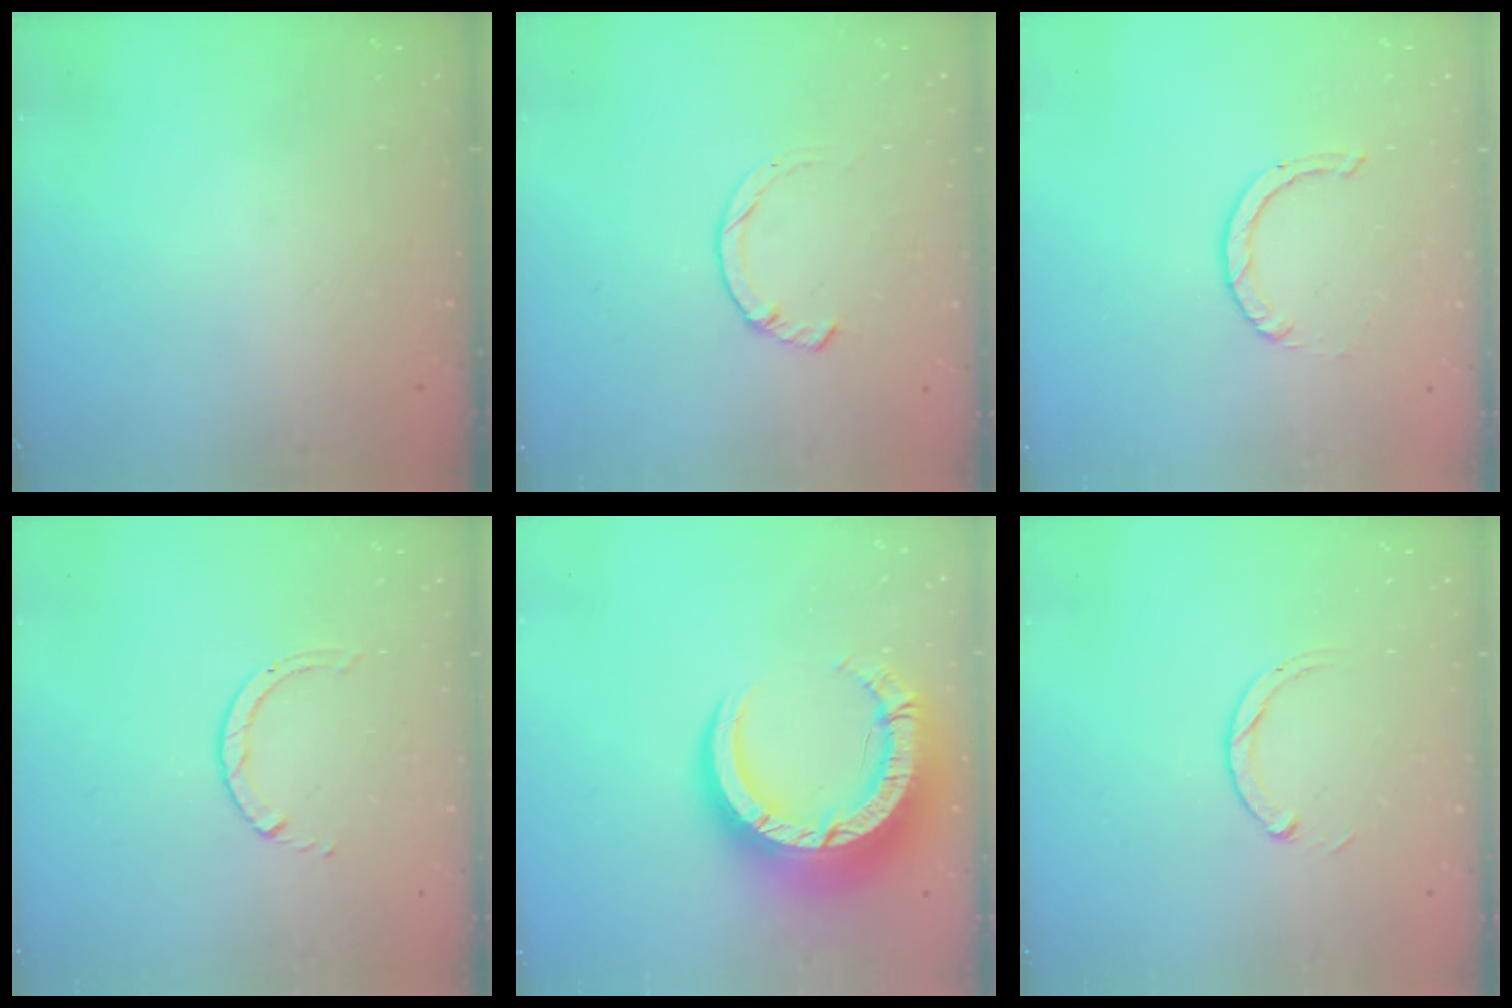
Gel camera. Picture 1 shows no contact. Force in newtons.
{"total": 3.0, "press": 3.0, "slide": 0.4}
{"total": 0.9, "press": 0.9, "slide": 0.1}
{"total": 1.4, "press": 1.4, "slide": 0.1}
{"total": 19.6, "press": 19.5, "slide": 1.7}
{"total": 2.9, "press": 2.9, "slide": 0.4}